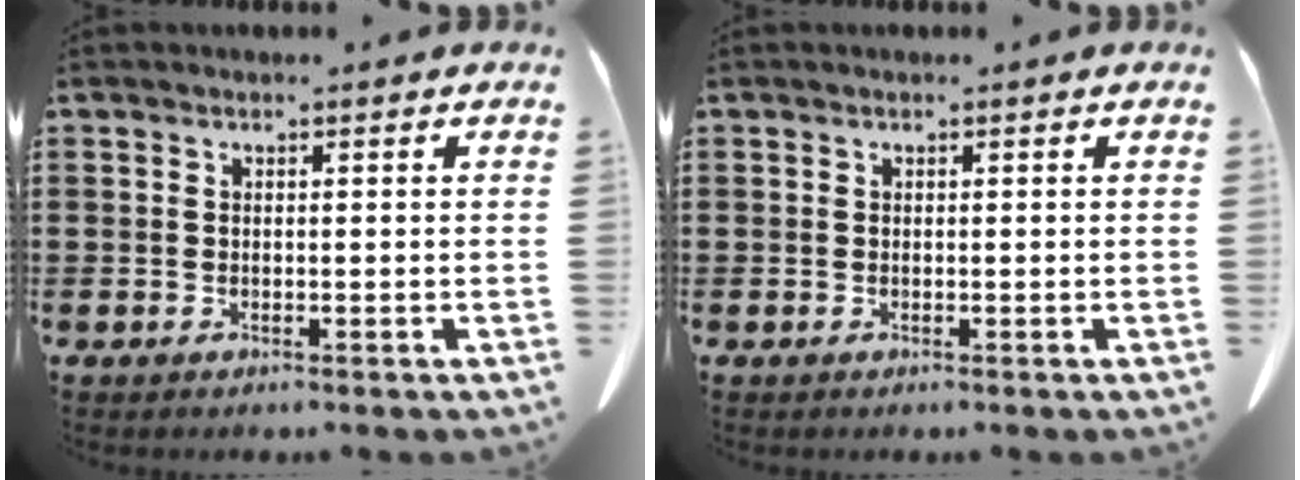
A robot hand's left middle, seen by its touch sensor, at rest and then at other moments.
{"total": 0.0}